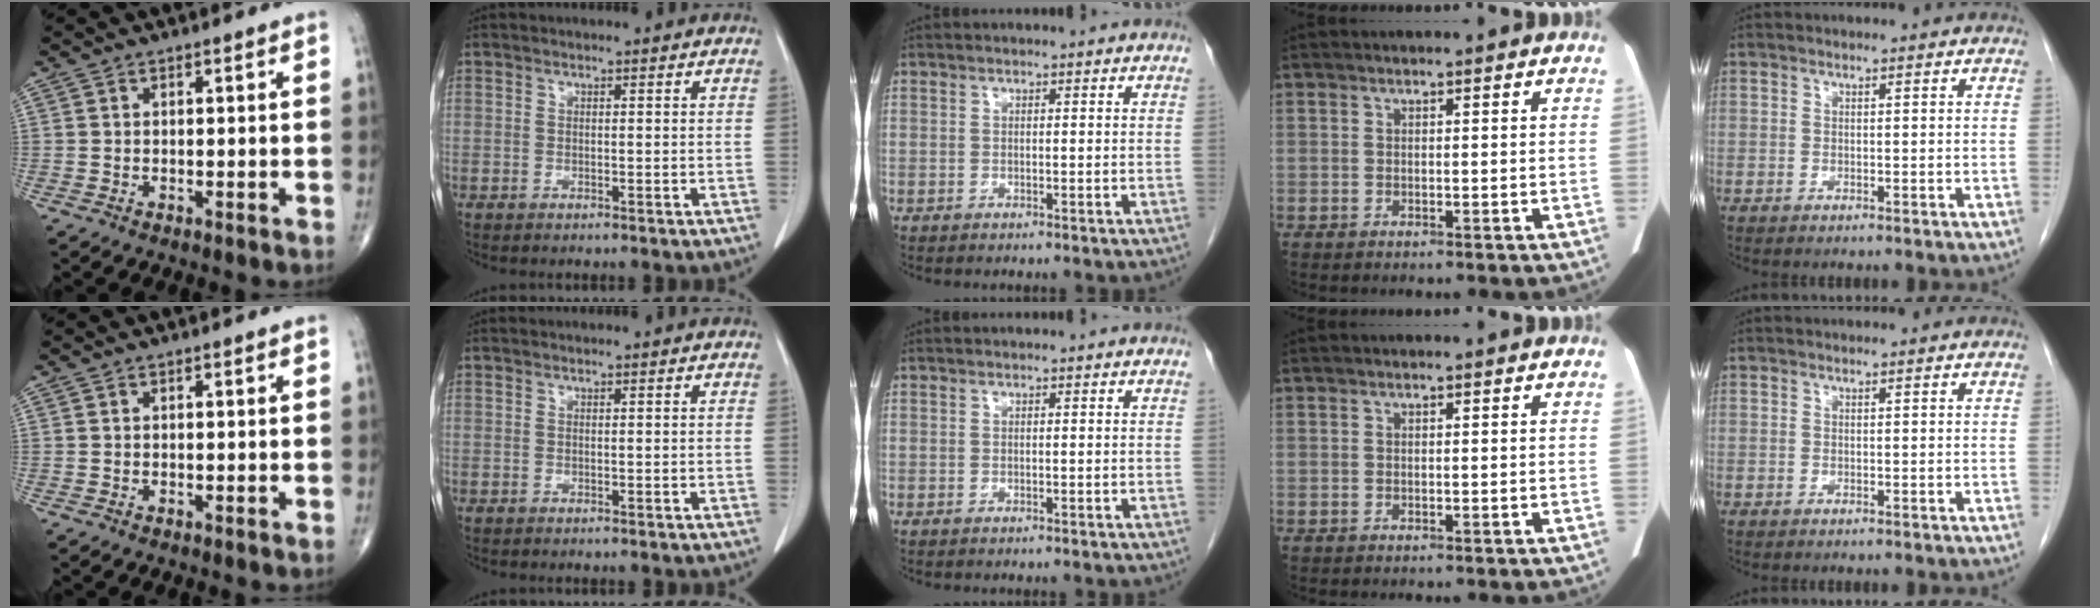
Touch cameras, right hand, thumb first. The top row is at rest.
{}